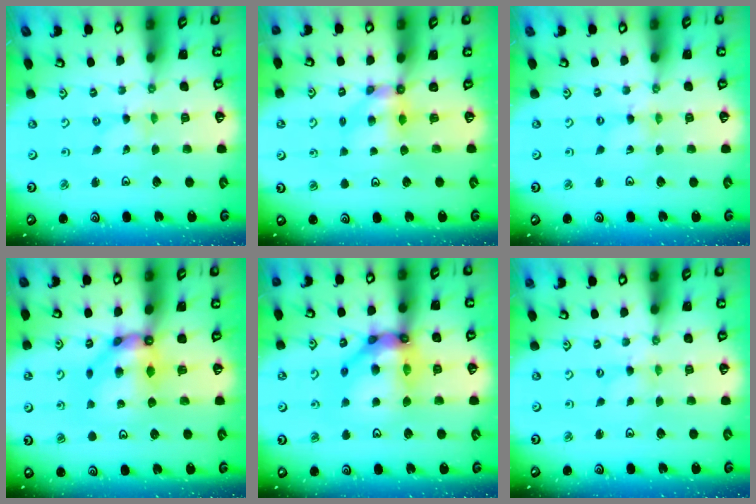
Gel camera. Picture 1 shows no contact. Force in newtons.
{"total": 5.6, "press": 5.6, "slide": 0.2}
{"total": 0.0}
{"total": 9.6, "press": 9.5, "slide": 1.1}
{"total": 17.0, "press": 16.9, "slide": 1.8}
{"total": 0.0}